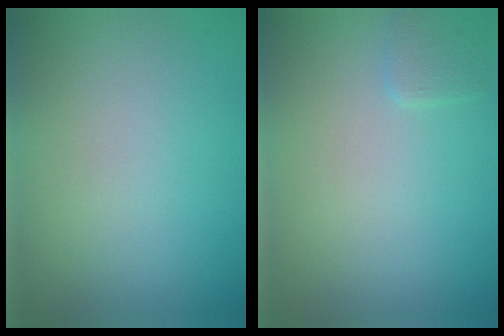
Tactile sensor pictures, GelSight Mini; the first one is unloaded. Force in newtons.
{"total": 0.9, "press": 0.9, "slide": 0.1}